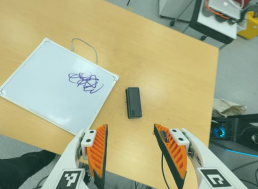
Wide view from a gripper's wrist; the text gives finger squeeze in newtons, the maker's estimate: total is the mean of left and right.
{"total": 0.0}